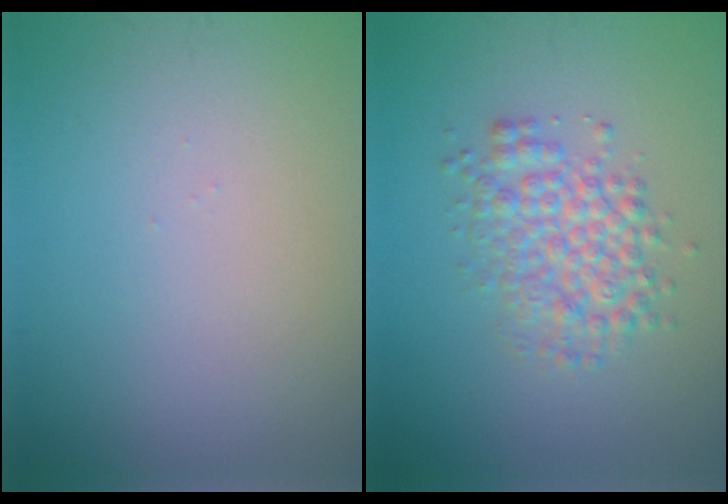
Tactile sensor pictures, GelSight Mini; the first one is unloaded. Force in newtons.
{"total": 4.1, "press": 4.1, "slide": 0.1}